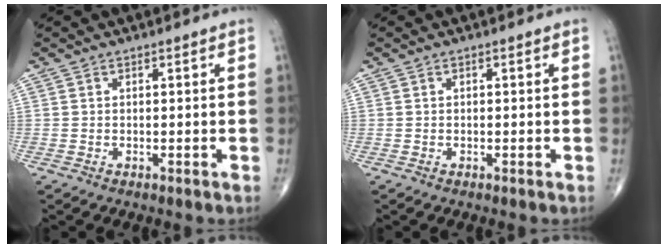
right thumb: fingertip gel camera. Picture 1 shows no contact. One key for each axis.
{"total": 0.0}